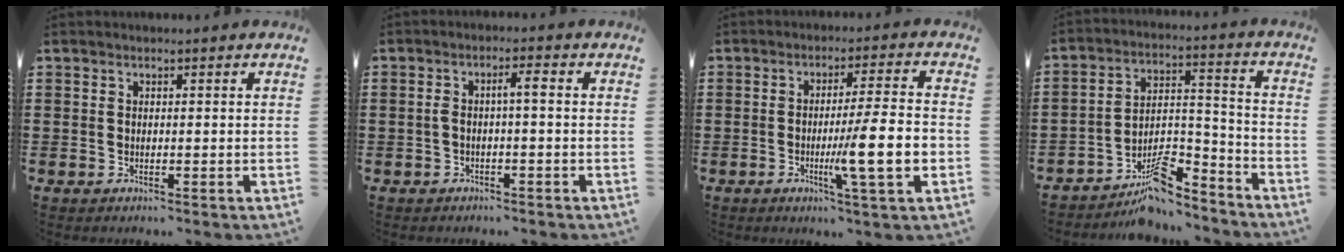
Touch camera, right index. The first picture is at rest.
{"total": 2.5, "force": [-0.2, 0.3, 2.5], "torque": [-0.056, 0.001, -0.010]}
{"total": 10.3, "force": [-2.5, 0.5, 10.0], "torque": [-0.156, -0.017, -0.047]}
{"total": 9.7, "force": [-8.1, 3.2, 4.4], "torque": [-0.052, 0.030, -0.147]}